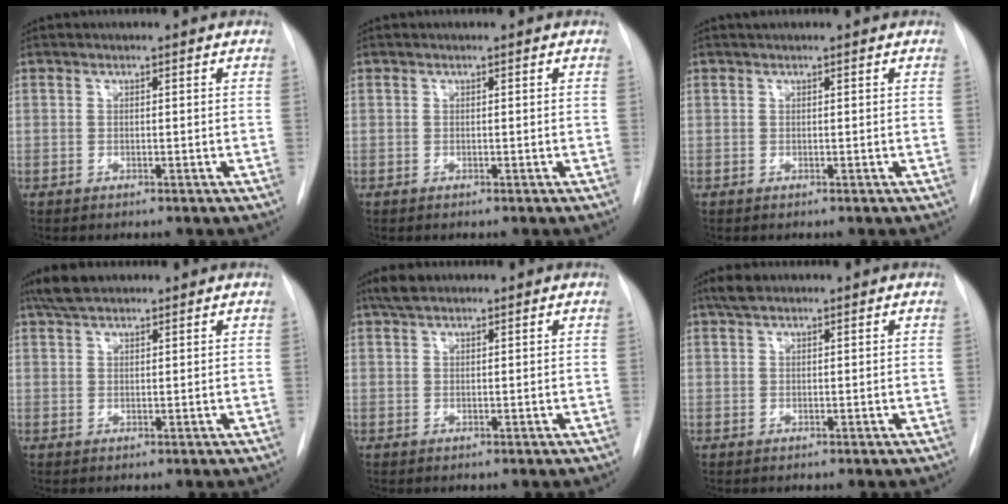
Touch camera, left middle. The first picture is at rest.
{"total": 0.0}
{"total": 0.8, "force": [0.7, 0.0, 0.4], "torque": [-0.006, 0.016, 0.013]}
{"total": 3.9, "force": [3.1, 1.4, 1.8], "torque": [-0.041, 0.016, 0.058]}
{"total": 2.4, "force": [1.8, 0.9, 1.2], "torque": [-0.024, 0.014, 0.034]}
{"total": 2.0, "force": [1.5, 0.8, 1.1], "torque": [-0.021, 0.015, 0.027]}